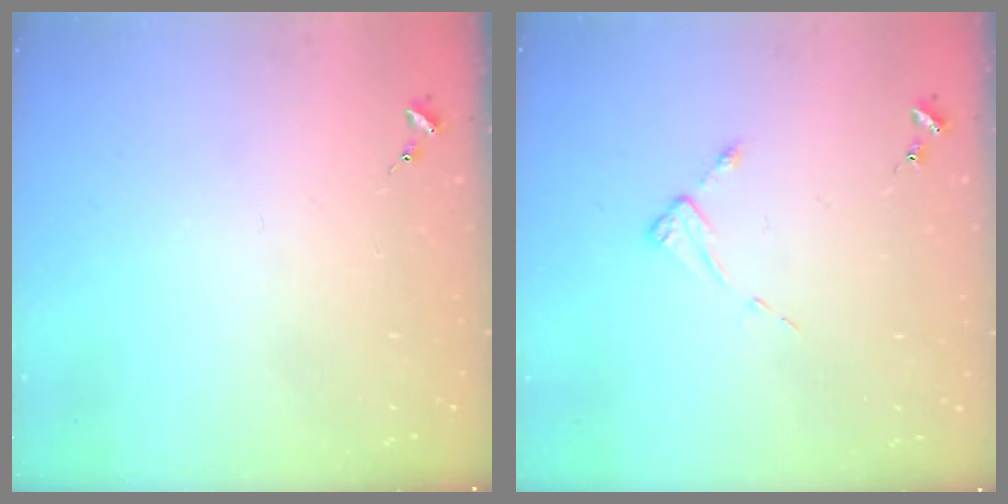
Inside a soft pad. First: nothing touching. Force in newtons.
{"total": 2.6, "press": 2.6, "slide": 0.4}